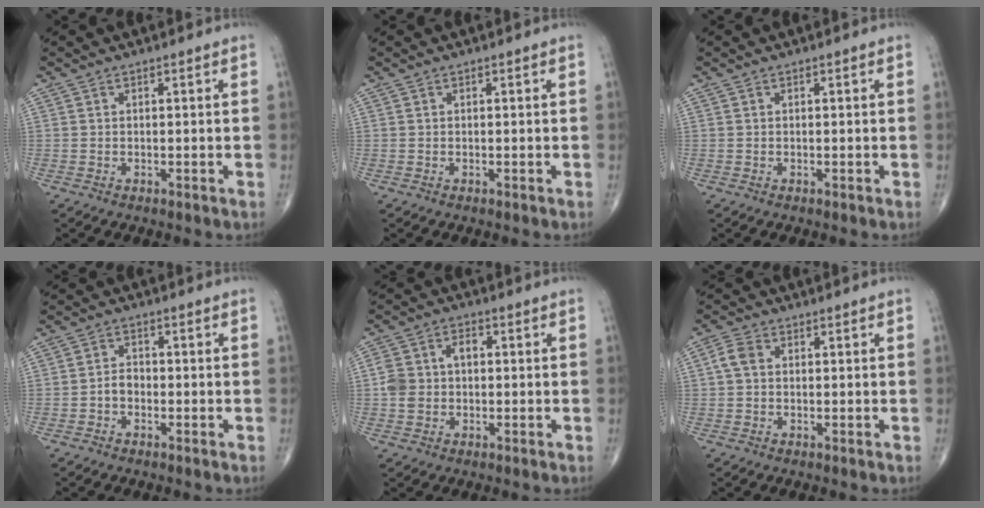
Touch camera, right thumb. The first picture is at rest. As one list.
[{"total": 0.0}, {"total": 0.0}, {"total": 2.5, "force": [-1.0, 1.8, 1.5], "torque": [-0.017, 0.010, -0.023]}, {"total": 6.6, "force": [0.1, 5.0, 4.3], "torque": [-0.080, 0.025, 0.002]}, {"total": 3.2, "force": [0.4, 2.3, 2.2], "torque": [-0.047, 0.010, 0.003]}]